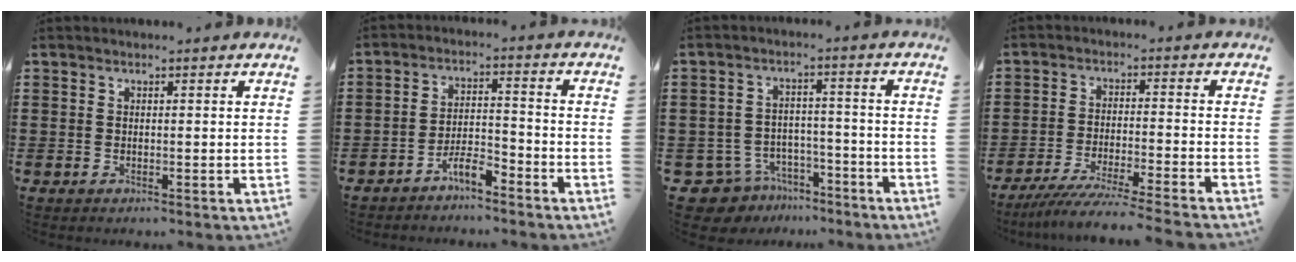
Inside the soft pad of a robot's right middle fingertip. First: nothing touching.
{"total": 4.6, "force": [-4.2, 0.8, 1.7], "torque": [-0.045, 0.004, -0.089]}
{"total": 6.7, "force": [-6.1, 2.7, 0.8], "torque": [-0.043, 0.014, -0.126]}
{"total": 6.3, "force": [-5.8, -0.4, 2.4], "torque": [-0.048, -0.018, -0.112]}